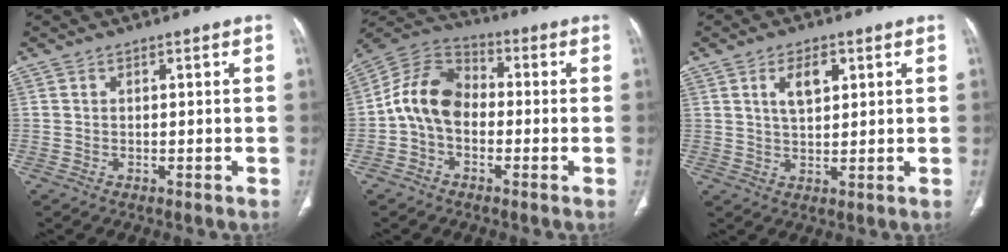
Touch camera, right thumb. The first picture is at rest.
{"total": 10.8, "force": [-1.4, 7.8, 7.3], "torque": [-0.124, 0.034, -0.042]}
{"total": 5.7, "force": [2.4, 2.8, 4.3], "torque": [-0.067, -0.008, 0.046]}